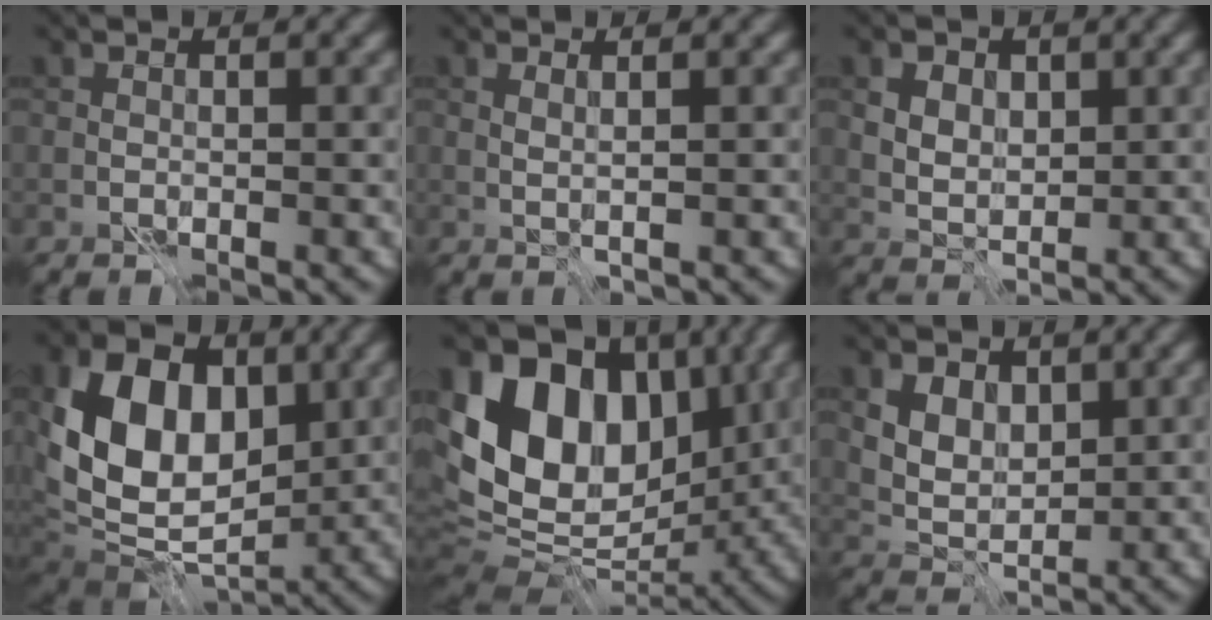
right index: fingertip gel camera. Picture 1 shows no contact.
{"total": 0.8, "force": [0.6, -0.2, 0.4], "torque": [-0.011, 0.000, 0.009]}
{"total": 4.0, "force": [1.8, 2.8, 2.3], "torque": [-0.051, 0.008, 0.031]}
{"total": 11.3, "force": [2.2, 7.8, 7.8], "torque": [-0.129, -0.002, 0.029]}
{"total": 15.4, "force": [3.2, 10.8, 10.6], "torque": [-0.176, 0.028, 0.060]}
{"total": 3.6, "force": [1.5, 2.6, 2.1], "torque": [-0.043, -0.013, 0.029]}